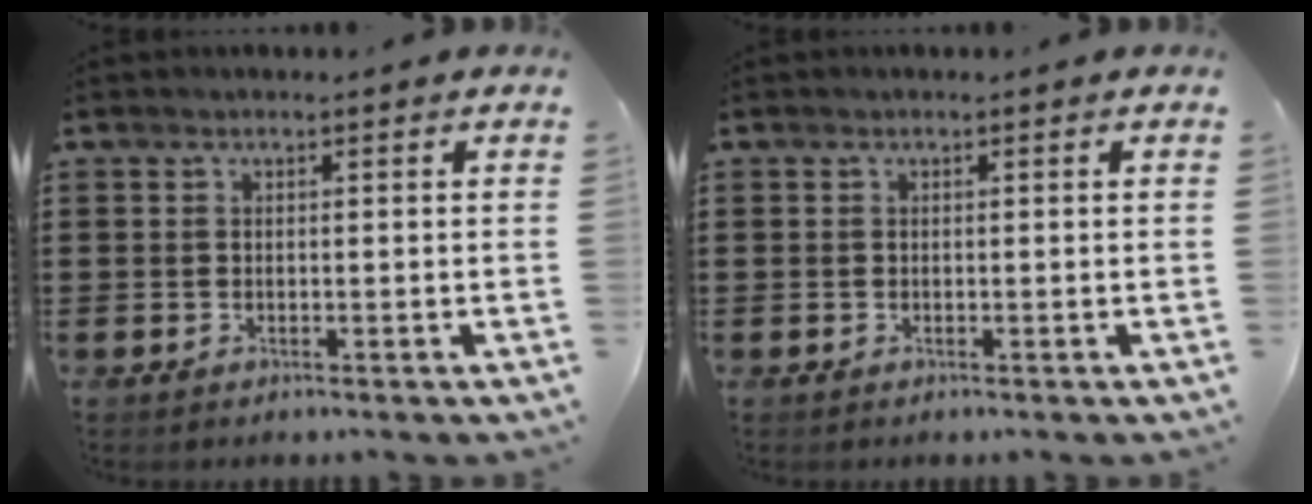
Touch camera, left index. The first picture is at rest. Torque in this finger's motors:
{"motor_torque": [0.00, 0.00, 0.00, 0.00]}